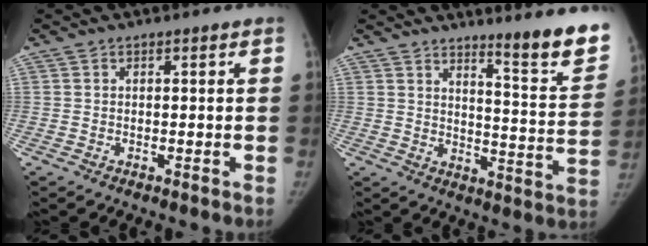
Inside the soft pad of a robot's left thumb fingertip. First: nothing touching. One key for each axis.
{"total": 14.0, "fx": 10.4, "fy": 1.5, "fz": 9.2, "tx": -0.095, "ty": -0.092, "tz": 0.144}